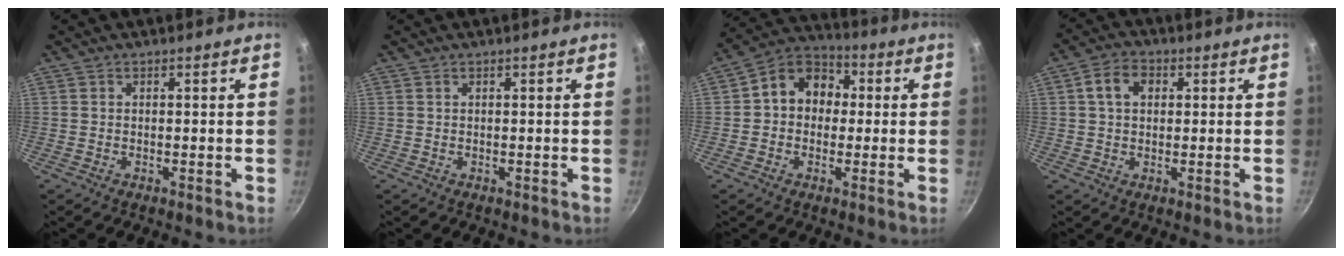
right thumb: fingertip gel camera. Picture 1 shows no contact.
{"total": 0.0}
{"total": 10.8, "force": [0.8, 8.8, 6.1], "torque": [-0.055, 0.029, -0.010]}
{"total": 5.8, "force": [1.4, 4.3, 3.7], "torque": [-0.050, 0.010, 0.017]}